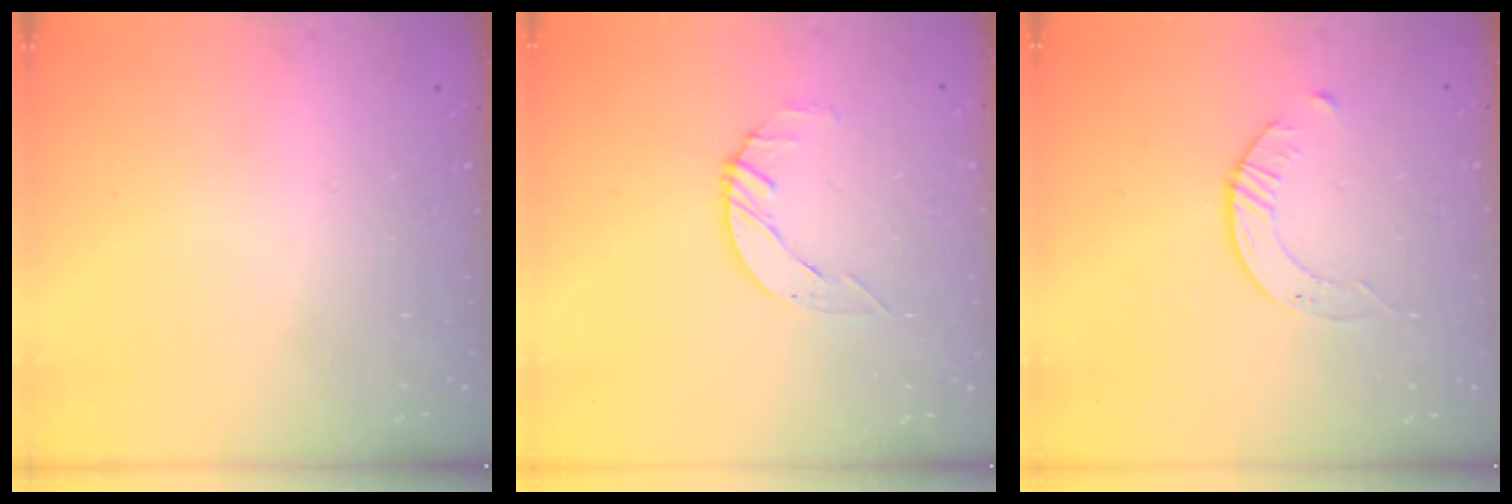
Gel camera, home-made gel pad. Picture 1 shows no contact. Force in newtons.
{"total": 2.9, "press": 2.8, "slide": 0.3}
{"total": 2.7, "press": 2.7, "slide": 0.3}